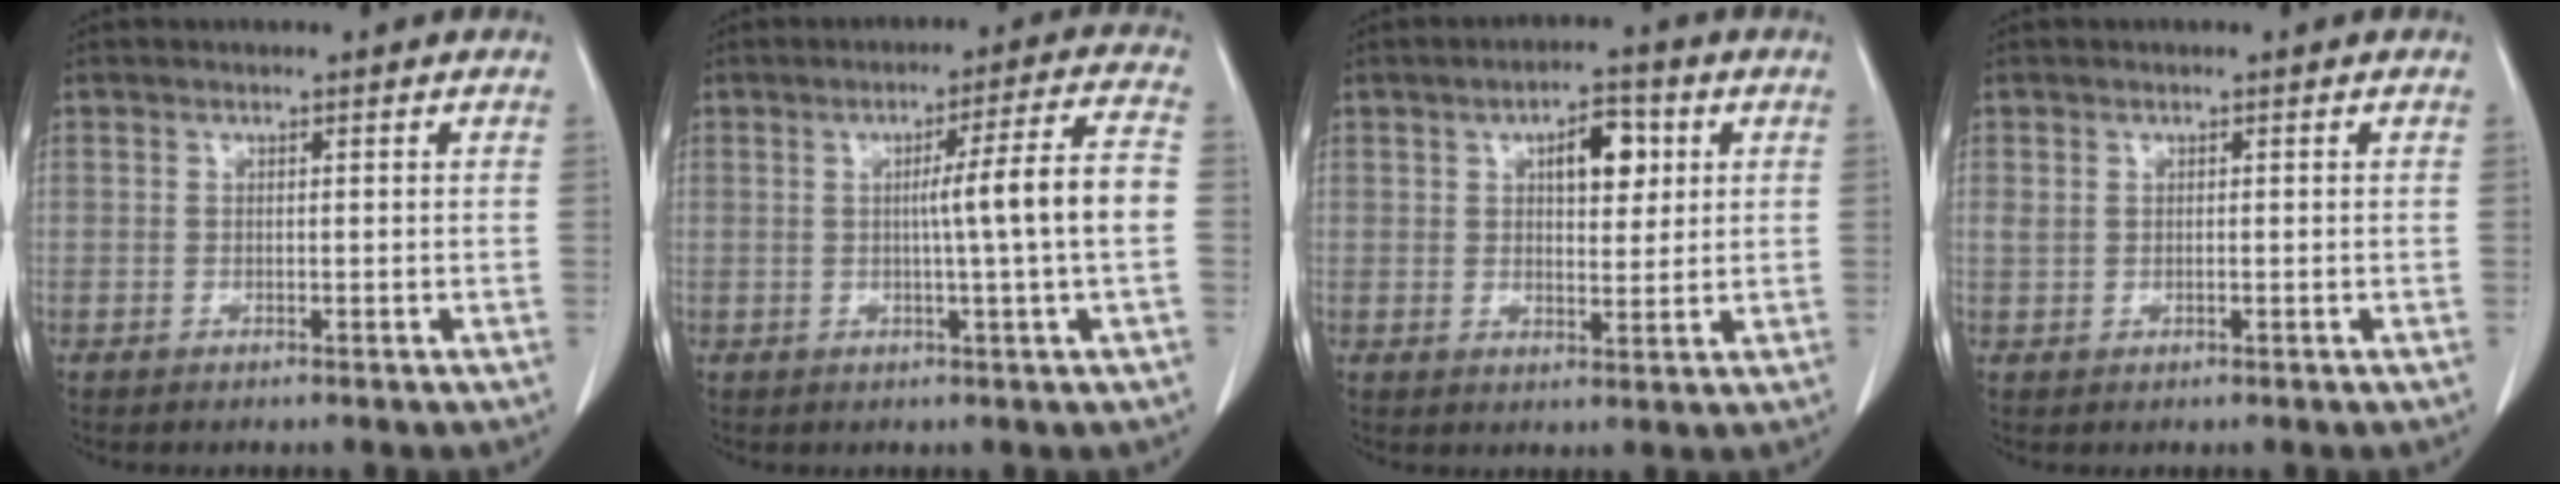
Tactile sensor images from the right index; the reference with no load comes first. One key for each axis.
{"total": 9.0, "fx": -0.5, "fy": -1.5, "fz": 8.8, "tx": -0.130, "ty": 0.007, "tz": -0.004}
{"total": 6.5, "fx": 2.2, "fy": 2.7, "fz": 5.4, "tx": -0.082, "ty": 0.008, "tz": 0.035}
{"total": 1.1, "fx": 0.2, "fy": 0.7, "fz": 0.8, "tx": -0.022, "ty": 0.007, "tz": 0.008}